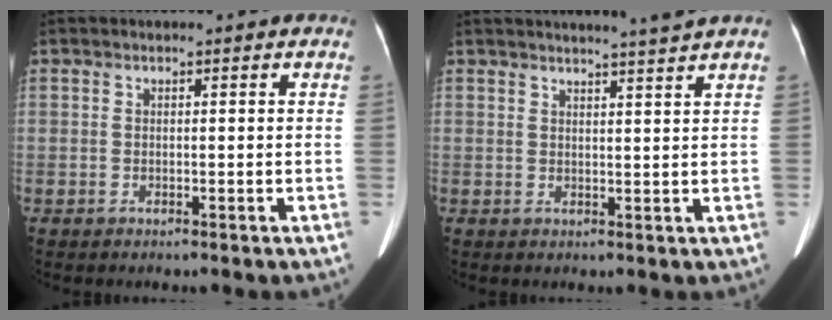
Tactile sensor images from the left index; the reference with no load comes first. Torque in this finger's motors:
{"motor_torque": [-0.70, -0.64, -0.39, -0.08]}